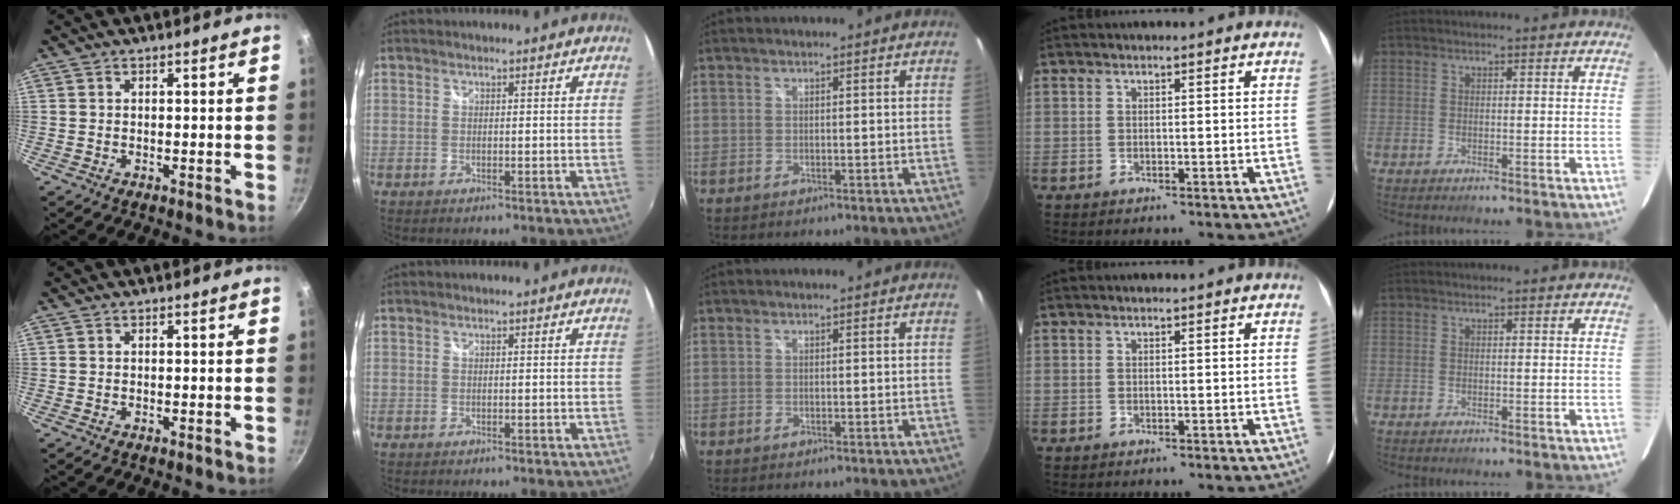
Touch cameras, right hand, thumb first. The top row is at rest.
{}